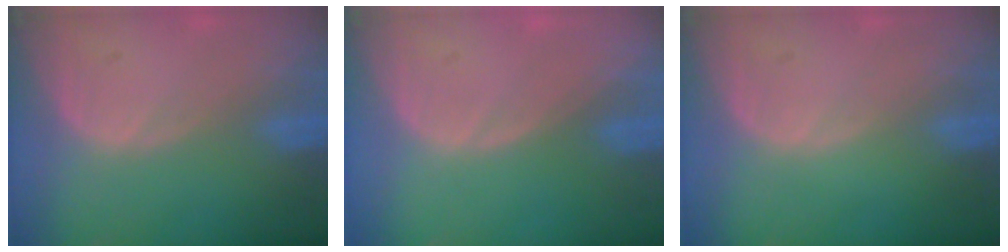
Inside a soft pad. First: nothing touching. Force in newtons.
{"total": 0.0}
{"total": 0.0}